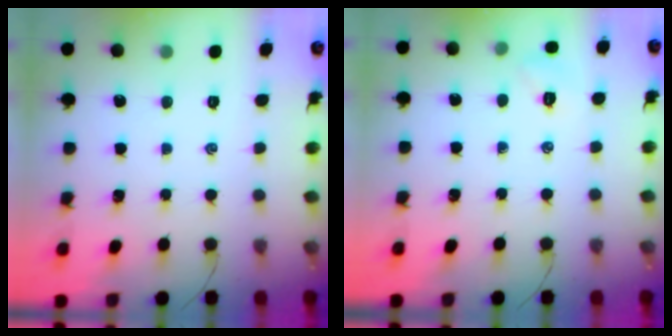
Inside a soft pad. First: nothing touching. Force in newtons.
{"total": 6.0, "press": 5.9, "slide": 1.4}